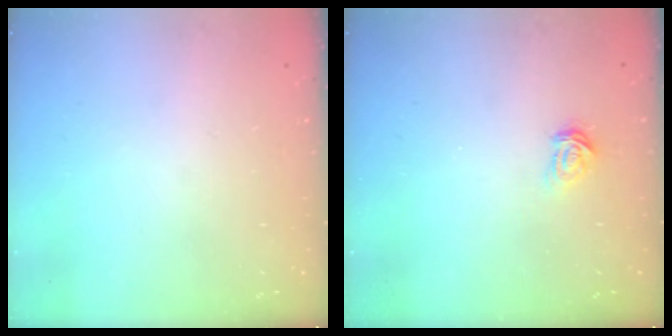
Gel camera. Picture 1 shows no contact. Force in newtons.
{"total": 3.0, "press": 3.0, "slide": 0.3}